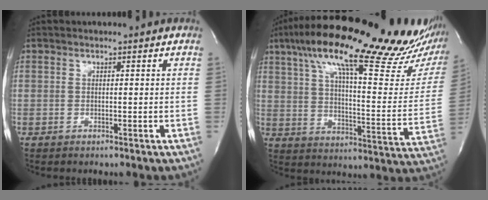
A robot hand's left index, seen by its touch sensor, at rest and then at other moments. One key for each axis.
{"total": 32.5, "fx": 25.0, "fy": 5.1, "fz": 20.2, "tx": -0.283, "ty": -0.008, "tz": 0.333}